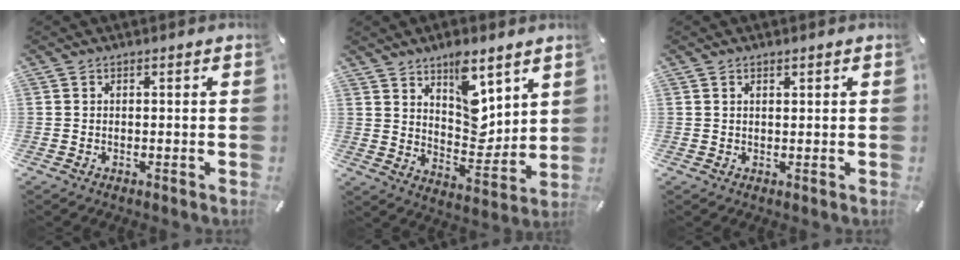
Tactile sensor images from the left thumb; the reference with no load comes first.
{"total": 11.7, "force": [7.6, 6.5, 6.2], "torque": [-0.066, -0.066, 0.135]}
{"total": 0.8, "force": [0.6, 0.4, 0.3], "torque": [-0.006, 0.000, 0.011]}